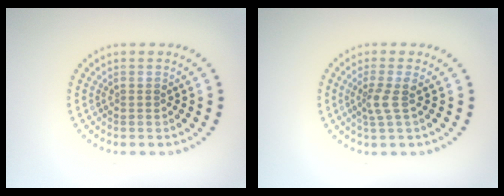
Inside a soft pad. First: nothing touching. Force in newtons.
{"total": 1.9, "press": 1.4, "slide": 1.3}